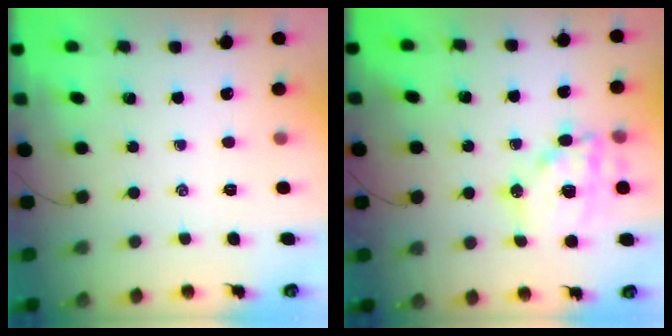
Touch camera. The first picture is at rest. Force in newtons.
{"total": 14.6, "press": 14.4, "slide": 2.6}